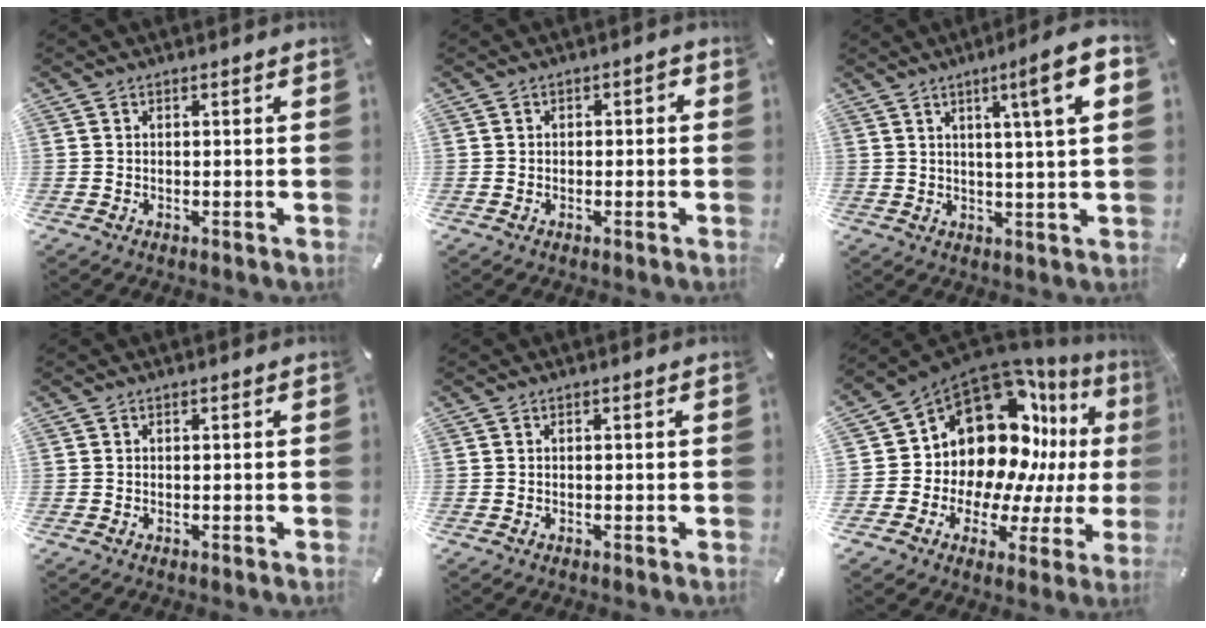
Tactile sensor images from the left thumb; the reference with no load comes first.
{"total": 1.3, "force": [-0.5, 1.1, 0.5], "torque": [-0.010, 0.010, -0.014]}
{"total": 10.4, "force": [3.9, 0.4, 9.7], "torque": [-0.154, -0.006, 0.055]}
{"total": 0.0}
{"total": 0.0}
{"total": 18.1, "force": [8.1, 13.4, 9.1], "torque": [-0.138, -0.098, 0.158]}